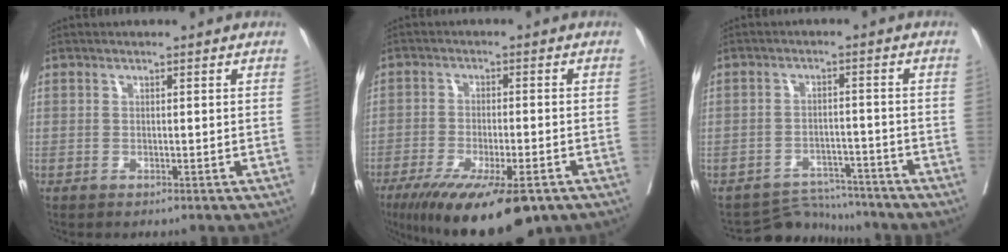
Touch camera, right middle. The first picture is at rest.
{"total": 15.3, "force": [-10.5, 3.1, 10.7], "torque": [-0.159, -0.033, -0.163]}
{"total": 5.9, "force": [-5.5, 1.0, -1.6], "torque": [0.023, 0.013, -0.085]}